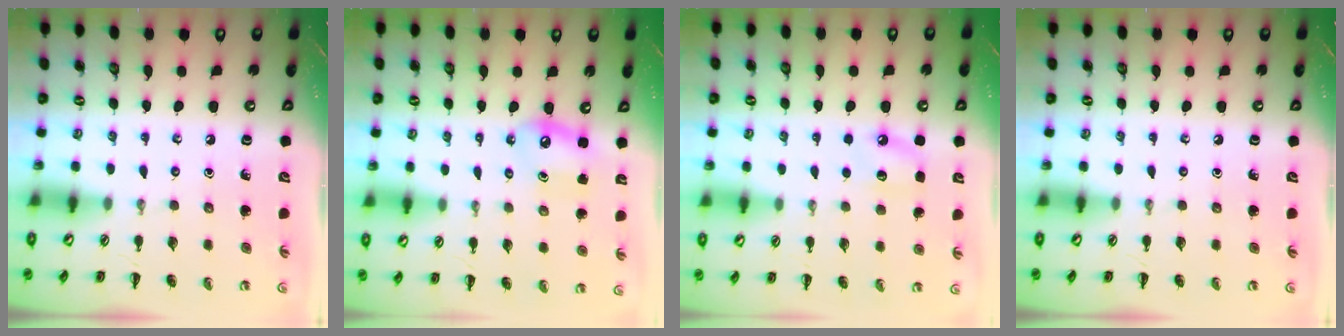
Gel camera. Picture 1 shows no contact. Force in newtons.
{"total": 6.7, "press": 6.5, "slide": 1.6}
{"total": 6.4, "press": 6.2, "slide": 1.8}
{"total": 0.0}